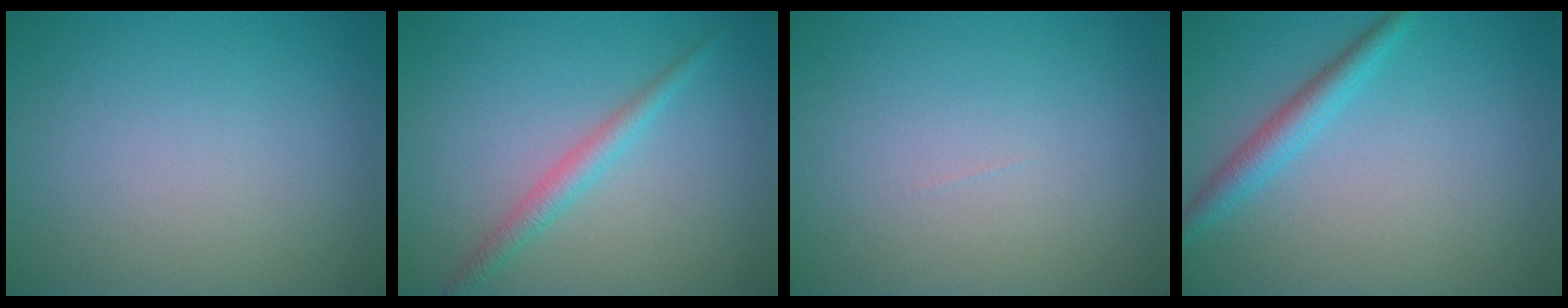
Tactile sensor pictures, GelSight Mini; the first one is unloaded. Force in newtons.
{"total": 2.1, "press": 2.1, "slide": 0.0}
{"total": 0.0}
{"total": 2.4, "press": 2.4, "slide": 0.1}